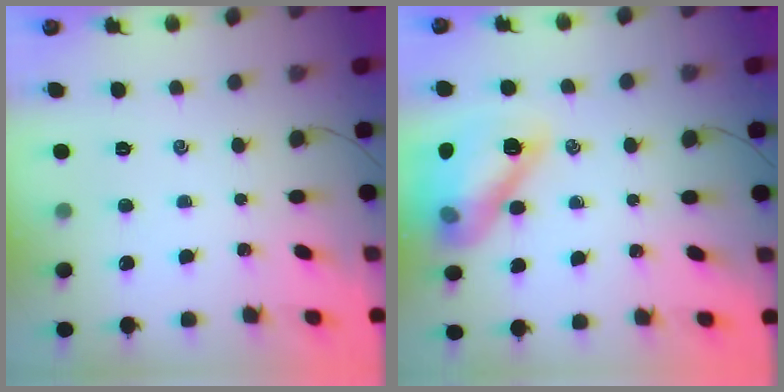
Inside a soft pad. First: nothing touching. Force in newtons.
{"total": 14.7, "press": 14.6, "slide": 1.4}